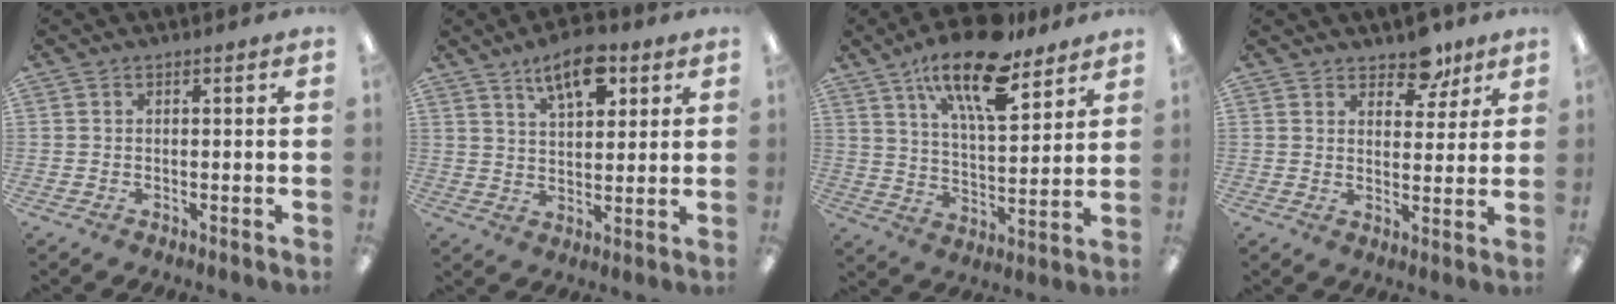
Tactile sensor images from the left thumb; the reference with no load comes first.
{"total": 10.6, "force": [6.3, 4.9, 7.1], "torque": [-0.101, -0.027, 0.105]}
{"total": 18.7, "force": [12.6, 6.8, 12.0], "torque": [-0.202, -0.064, 0.209]}
{"total": 7.9, "force": [6.1, 4.0, 3.2], "torque": [-0.031, -0.033, 0.105]}